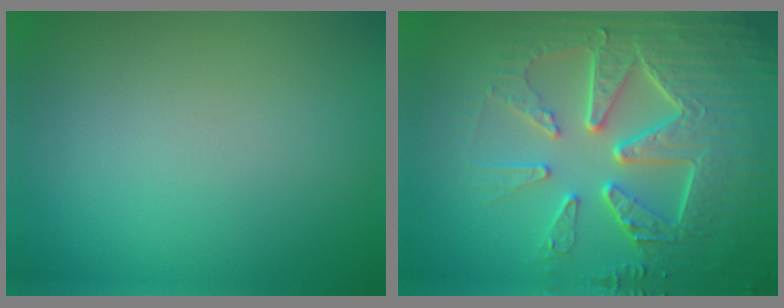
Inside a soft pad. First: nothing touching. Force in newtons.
{"total": 9.2, "press": 6.6, "slide": 6.4}